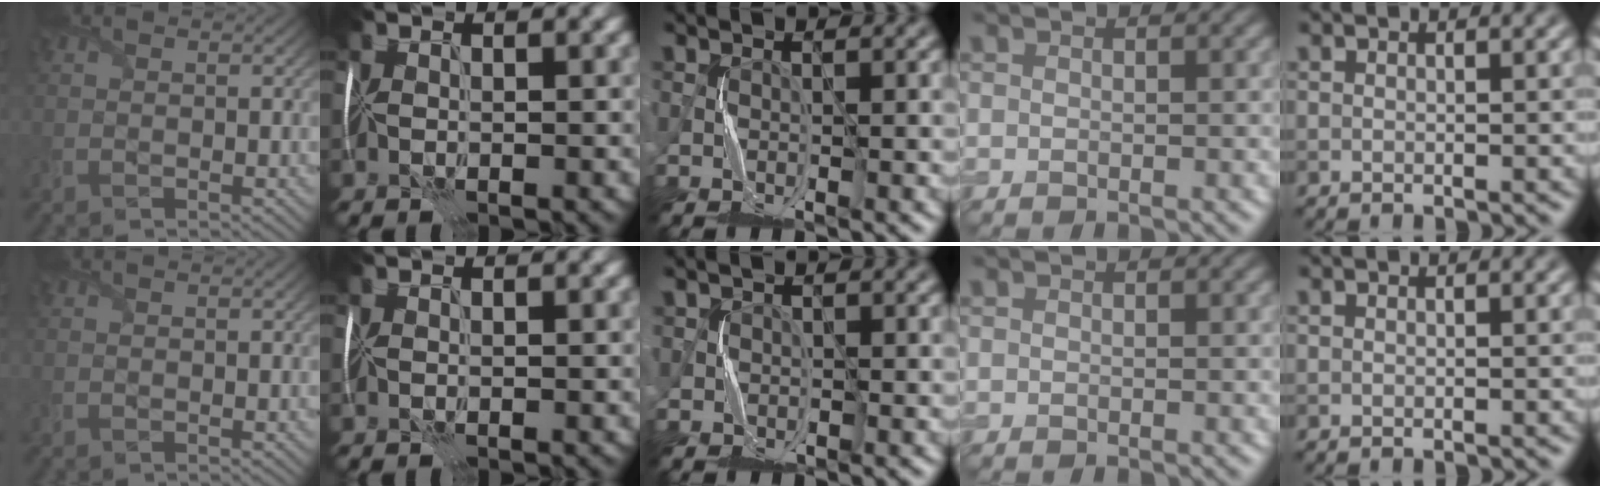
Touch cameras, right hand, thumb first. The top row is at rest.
{"middle": {"total": 0.9, "force": [0.5, 0.7, 0.0], "torque": [0.001, 0.002, 0.008]}}